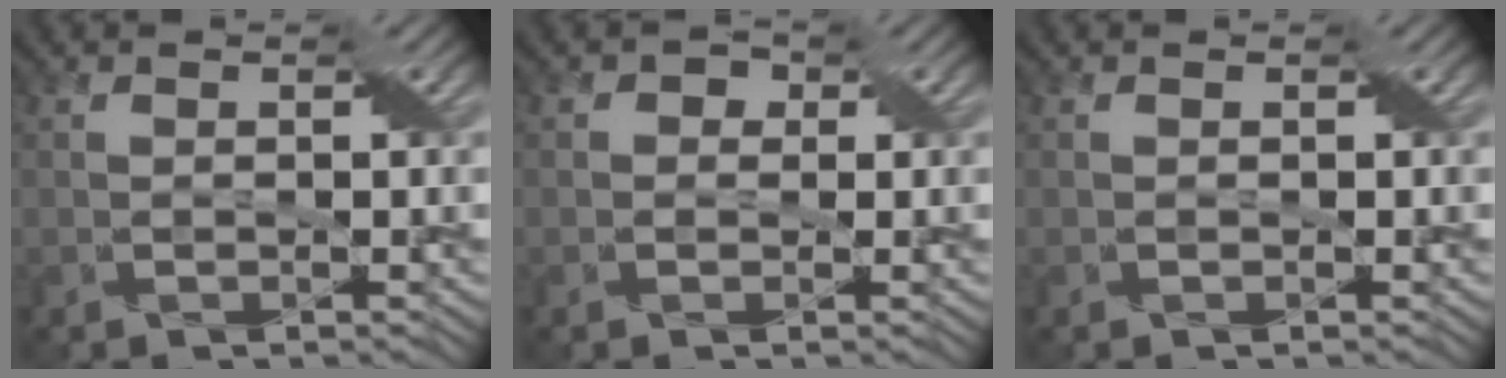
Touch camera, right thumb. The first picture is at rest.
{"total": 1.4, "force": [0.1, 1.3, 0.3], "torque": [0.002, 0.007, -0.008]}
{"total": 0.0}